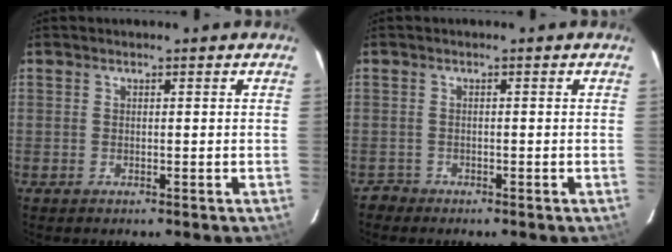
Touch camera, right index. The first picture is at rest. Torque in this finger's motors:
{"motor_torque": [0.08, 0.00, 0.02, 0.00]}